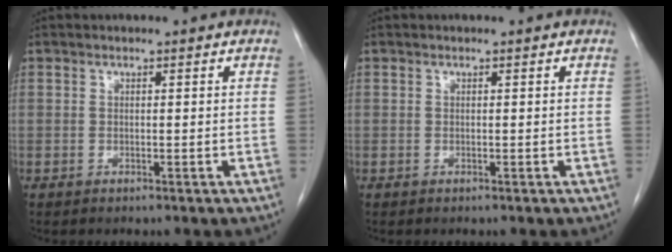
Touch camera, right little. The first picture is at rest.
{"total": 0.0}